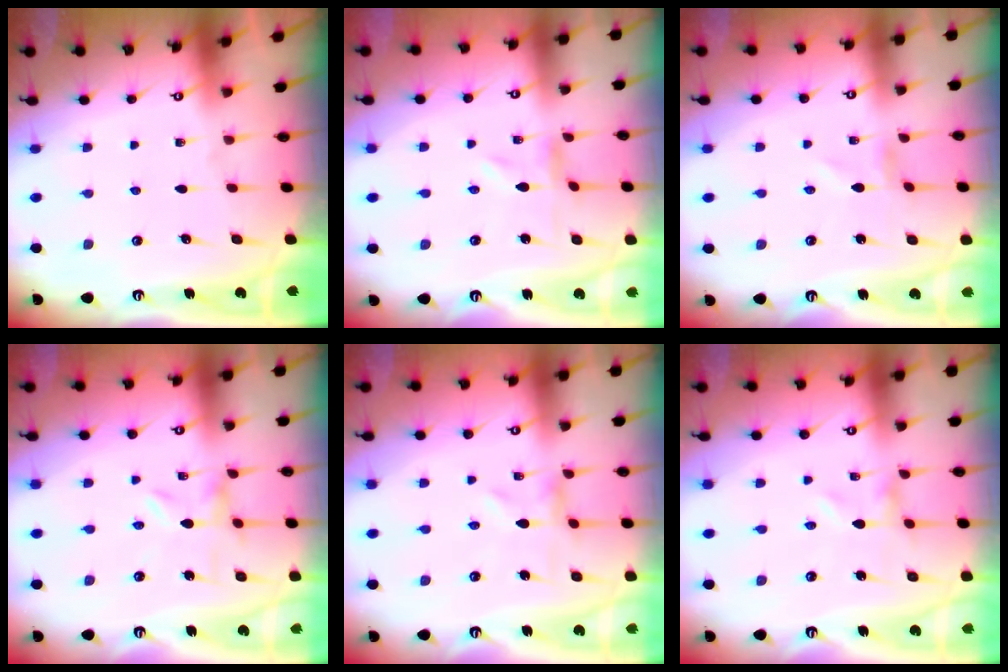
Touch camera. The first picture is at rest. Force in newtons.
{"total": 0.0}
{"total": 0.7, "press": 0.7, "slide": 0.2}
{"total": 0.0}
{"total": 0.0}
{"total": 0.0}